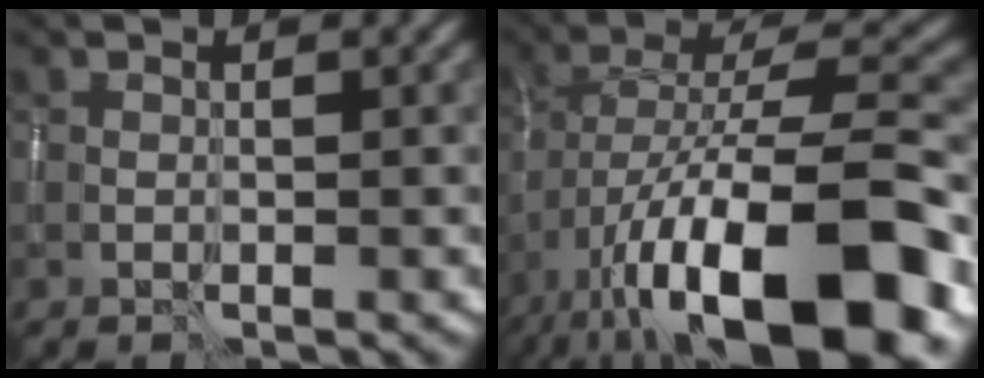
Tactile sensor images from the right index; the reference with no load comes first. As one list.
[{"total": 17.0, "force": [-8.0, 6.0, 13.7], "torque": [-0.227, 0.013, -0.138]}]